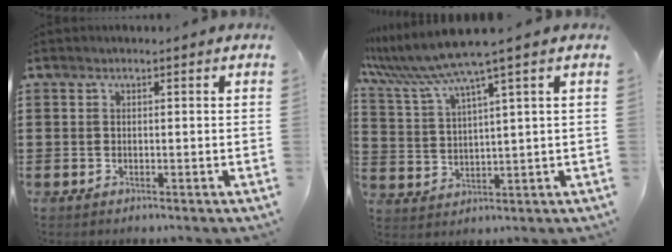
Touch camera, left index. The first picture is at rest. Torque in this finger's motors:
{"motor_torque": [1.29, -0.85, 0.70, 0.21]}